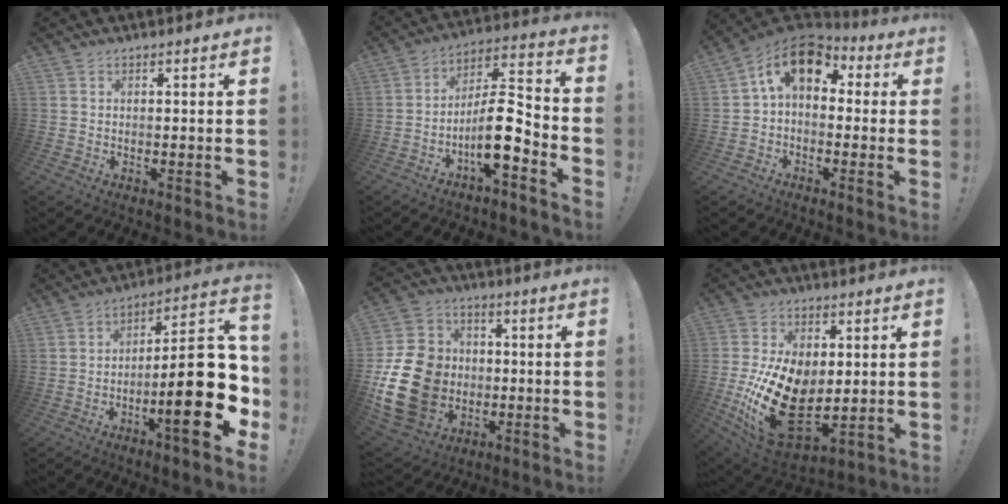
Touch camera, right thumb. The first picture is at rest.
{"total": 13.2, "force": [-5.4, 3.9, 11.4], "torque": [-0.188, 0.020, -0.087]}
{"total": 11.9, "force": [3.6, 7.6, 8.5], "torque": [-0.142, -0.001, 0.068]}
{"total": 25.2, "force": [-5.4, 7.2, 23.5], "torque": [-0.338, 0.031, -0.077]}
{"total": 20.9, "force": [-3.4, 17.0, 11.7], "torque": [-0.219, 0.028, -0.035]}
{"total": 24.0, "force": [-2.7, 15.5, 18.1], "torque": [-0.340, 0.002, -0.026]}